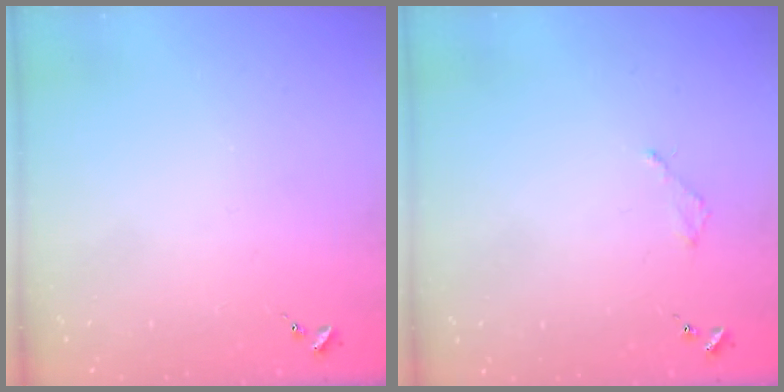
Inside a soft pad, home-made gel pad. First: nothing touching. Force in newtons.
{"total": 2.0, "press": 2.0, "slide": 0.3}